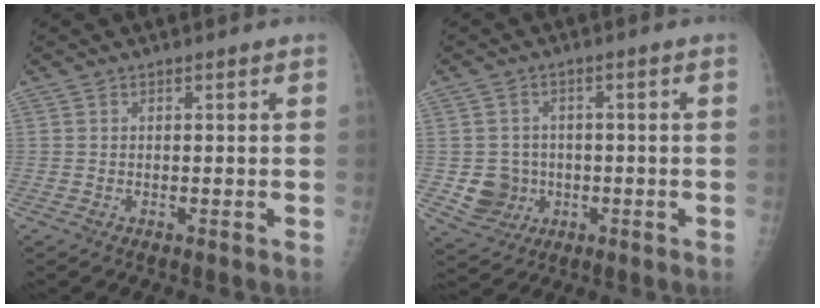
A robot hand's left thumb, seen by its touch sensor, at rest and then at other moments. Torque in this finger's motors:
{"motor_torque": [0.00, 0.08, 0.26, 0.16, 0.06]}